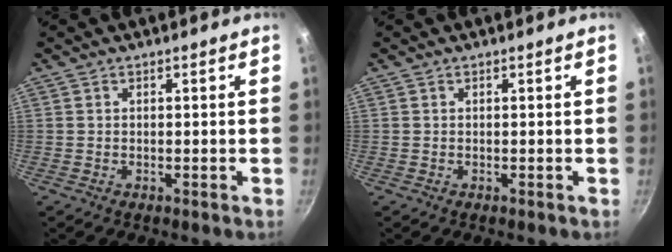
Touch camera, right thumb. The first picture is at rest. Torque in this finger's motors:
{"motor_torque": [-0.01, 0.00, 0.00, 0.00, 0.00]}